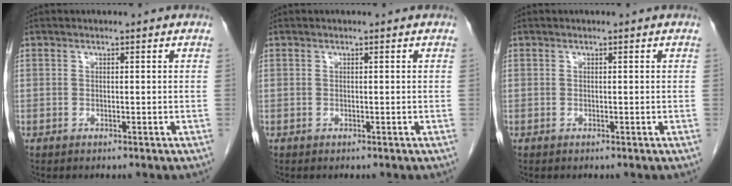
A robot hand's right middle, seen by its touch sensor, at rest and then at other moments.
{"total": 0.0}
{"total": 0.0}